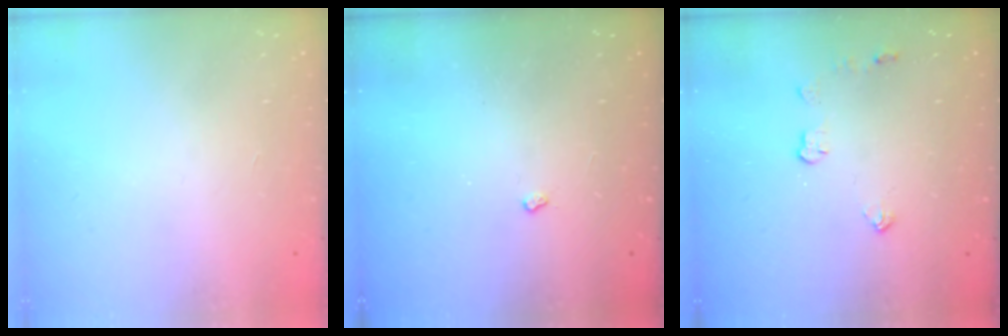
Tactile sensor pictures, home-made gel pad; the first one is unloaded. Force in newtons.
{"total": 2.4, "press": 2.3, "slide": 0.4}
{"total": 3.7, "press": 3.6, "slide": 0.5}